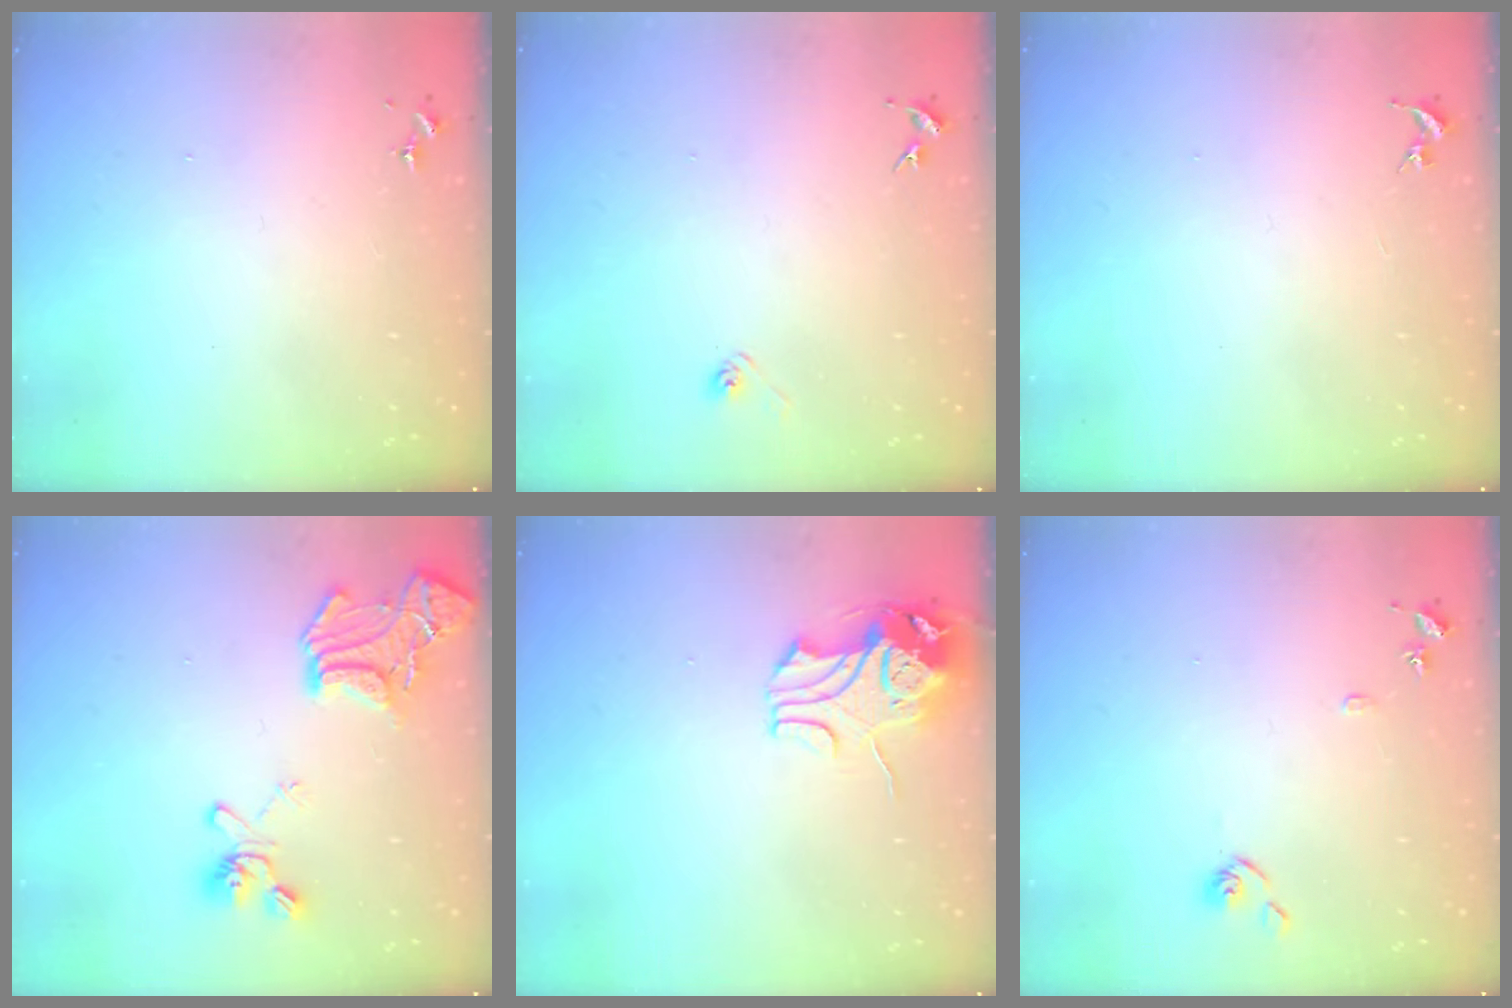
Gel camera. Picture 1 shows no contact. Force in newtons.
{"total": 3.2, "press": 2.9, "slide": 1.4}
{"total": 0.0}
{"total": 18.5, "press": 18.4, "slide": 1.6}
{"total": 9.4, "press": 9.3, "slide": 1.5}
{"total": 6.8, "press": 6.8, "slide": 0.6}